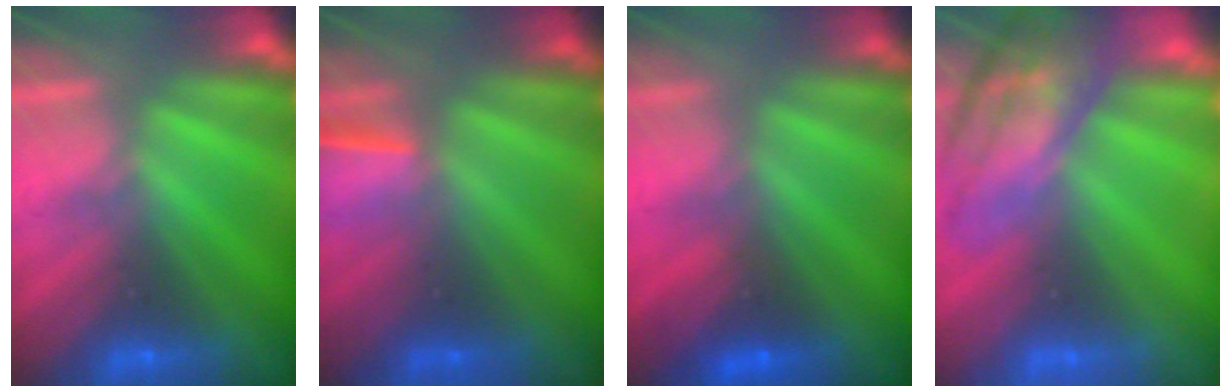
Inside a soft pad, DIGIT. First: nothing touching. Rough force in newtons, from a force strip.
{"total": 1.6}
{"total": 1.6}
{"total": 6.9}